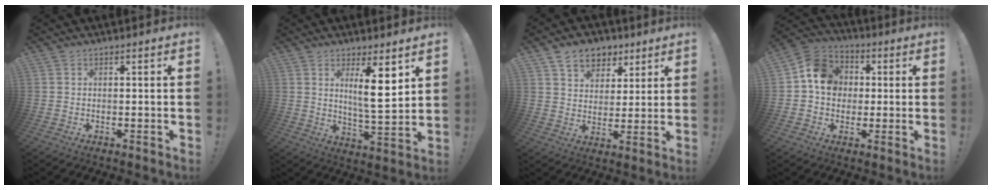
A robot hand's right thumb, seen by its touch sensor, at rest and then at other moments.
{"total": 10.9, "force": [4.4, 1.9, 9.8], "torque": [-0.141, -0.030, 0.069]}
{"total": 9.7, "force": [6.0, 6.9, 3.2], "torque": [-0.038, -0.038, 0.115]}
{"total": 12.7, "force": [1.6, 10.9, 6.2], "torque": [-0.086, 0.011, 0.037]}